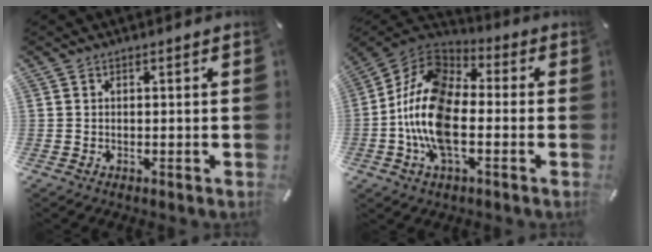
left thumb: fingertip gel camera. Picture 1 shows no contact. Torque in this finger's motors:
{"motor_torque": [0.33, 1.62, 1.55, -0.85, 0.87]}